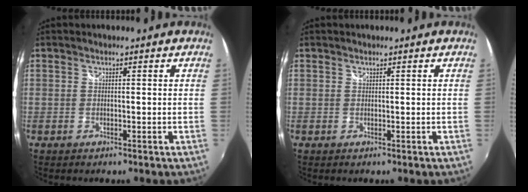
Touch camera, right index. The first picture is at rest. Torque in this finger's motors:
{"motor_torque": [0.10, 0.05, 0.03, 0.01]}